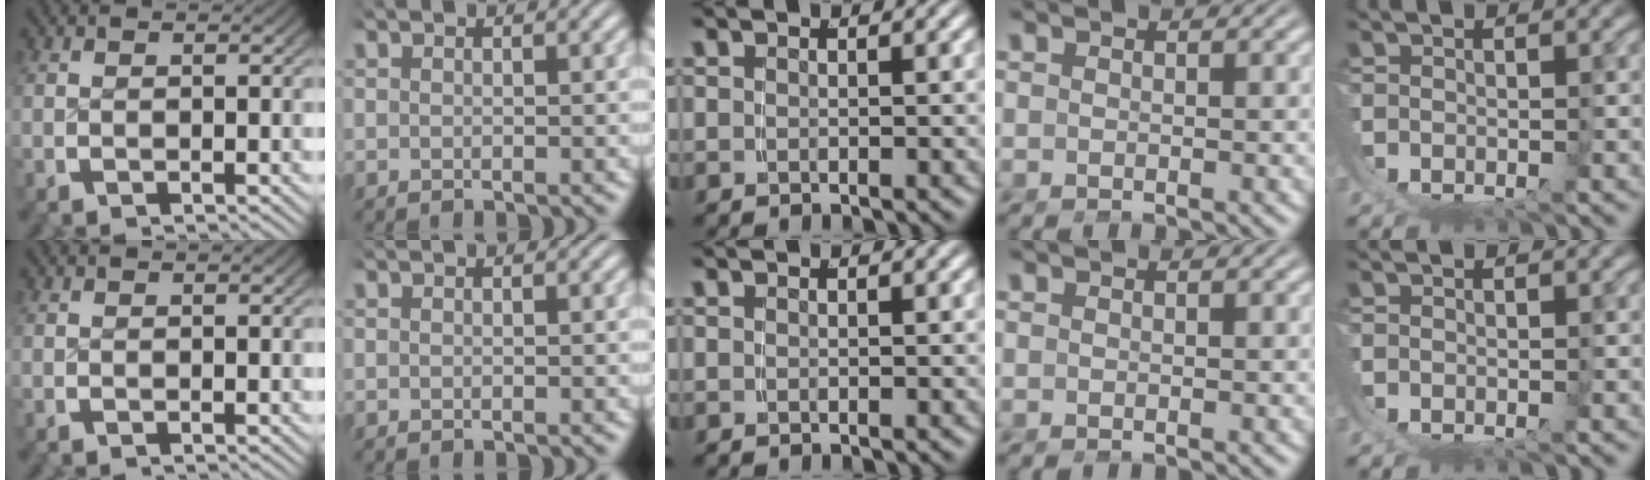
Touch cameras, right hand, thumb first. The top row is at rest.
{}